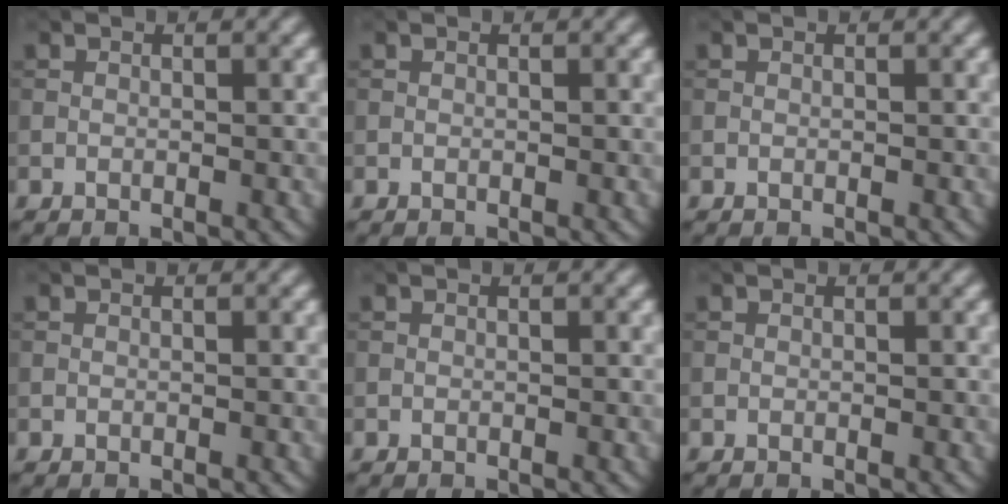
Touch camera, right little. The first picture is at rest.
{"total": 0.0}
{"total": 0.0}
{"total": 0.0}
{"total": 0.0}
{"total": 0.0}